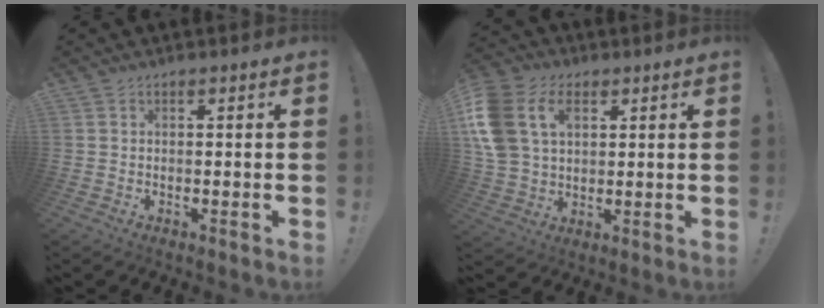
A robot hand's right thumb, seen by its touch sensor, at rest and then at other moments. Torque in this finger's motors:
{"motor_torque": [0.67, 2.77, 1.52, 0.18, 0.23]}